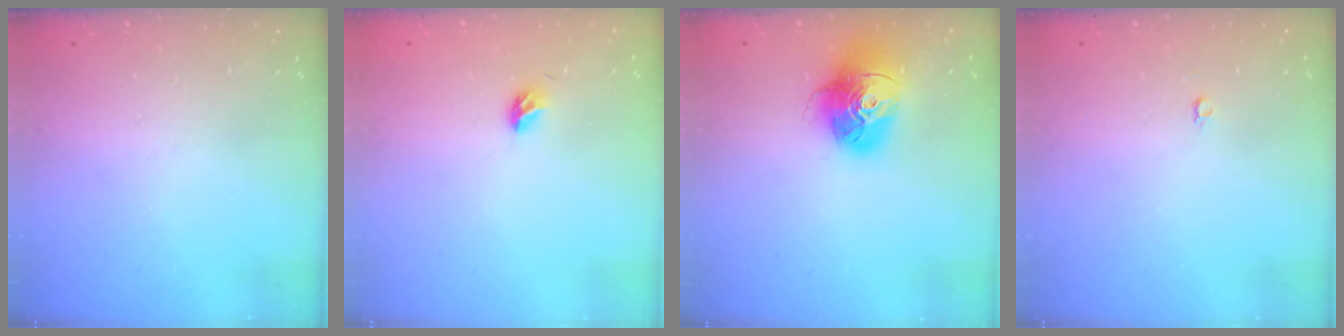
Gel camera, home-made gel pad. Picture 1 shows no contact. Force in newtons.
{"total": 4.0, "press": 3.9, "slide": 1.0}
{"total": 16.9, "press": 16.9, "slide": 1.7}
{"total": 2.2, "press": 2.2, "slide": 0.2}